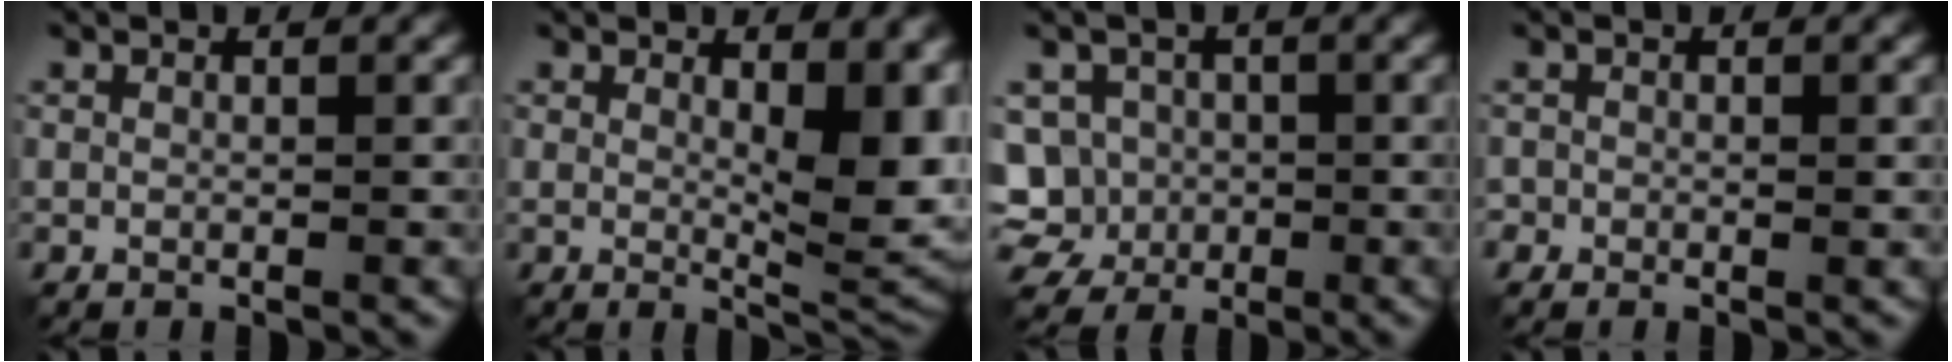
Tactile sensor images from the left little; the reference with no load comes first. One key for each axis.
{"total": 8.7, "fx": 1.9, "fy": 3.5, "fz": 7.8, "tx": -0.102, "ty": -0.009, "tz": 0.032}
{"total": 7.7, "fx": -0.8, "fy": 7.2, "fz": 2.7, "tx": -0.070, "ty": 0.011, "tz": -0.045}
{"total": 0.5, "fx": -0.1, "fy": 0.5, "fz": 0.2, "tx": -0.003, "ty": -0.004, "tz": 0.000}